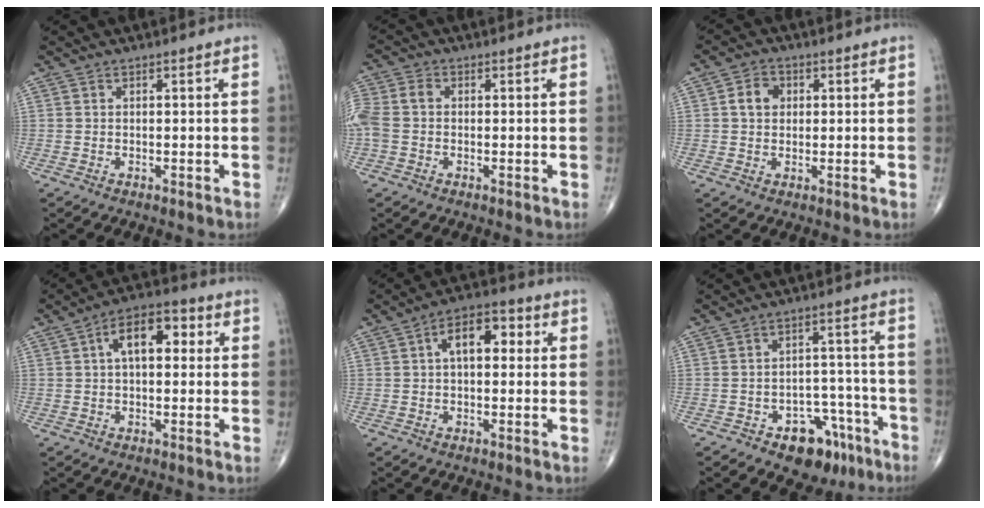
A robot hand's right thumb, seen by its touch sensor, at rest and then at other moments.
{"total": 7.2, "force": [-0.2, 5.3, 4.9], "torque": [-0.129, 0.021, -0.007]}
{"total": 4.3, "force": [0.8, 3.5, 2.4], "torque": [-0.033, 0.008, 0.009]}
{"total": 9.5, "force": [2.0, 5.1, 7.7], "torque": [-0.106, 0.026, 0.022]}
{"total": 8.2, "force": [1.5, 4.5, 6.7], "torque": [-0.086, 0.024, 0.015]}
{"total": 10.6, "force": [-6.4, 6.4, 5.5], "torque": [-0.036, 0.056, -0.084]}